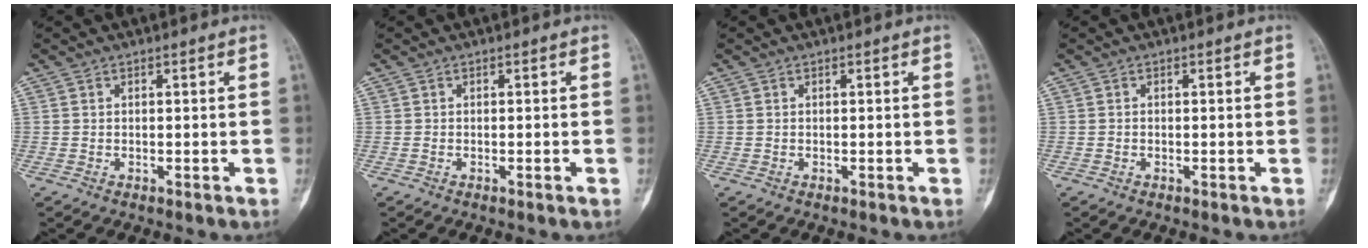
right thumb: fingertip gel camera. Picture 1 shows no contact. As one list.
[{"total": 0.6, "force": [-0.2, 0.0, 0.5], "torque": [-0.009, 0.001, -0.001]}, {"total": 0.0}, {"total": 0.0}]